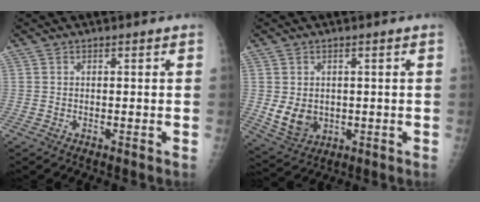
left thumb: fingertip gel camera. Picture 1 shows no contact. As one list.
[{"total": 6.4, "force": [0.0, 5.1, 3.8], "torque": [-0.048, -0.013, 0.021]}]